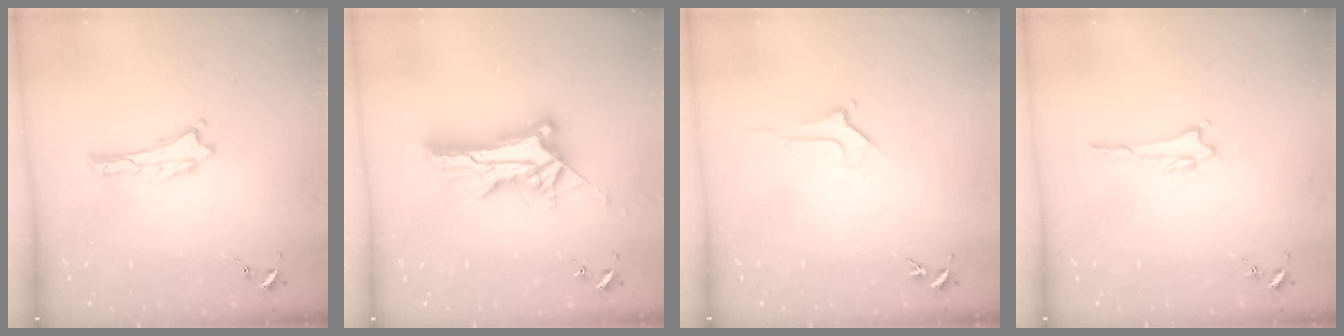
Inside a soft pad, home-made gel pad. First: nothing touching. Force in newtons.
{"total": 12.6, "press": 12.6, "slide": 1.2}
{"total": 2.8, "press": 2.8, "slide": 0.4}
{"total": 1.0, "press": 1.0, "slide": 0.2}